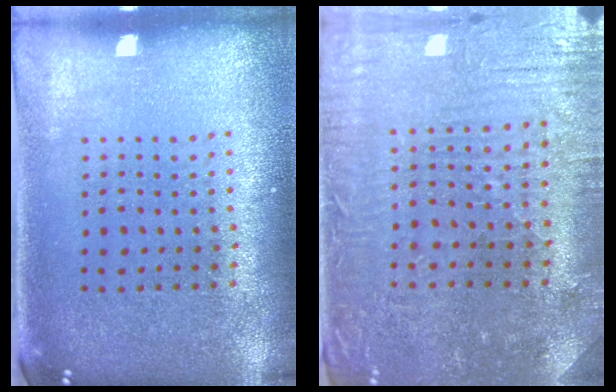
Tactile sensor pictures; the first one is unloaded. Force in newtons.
{"total": 1.6, "press": 1.5, "slide": 0.5}